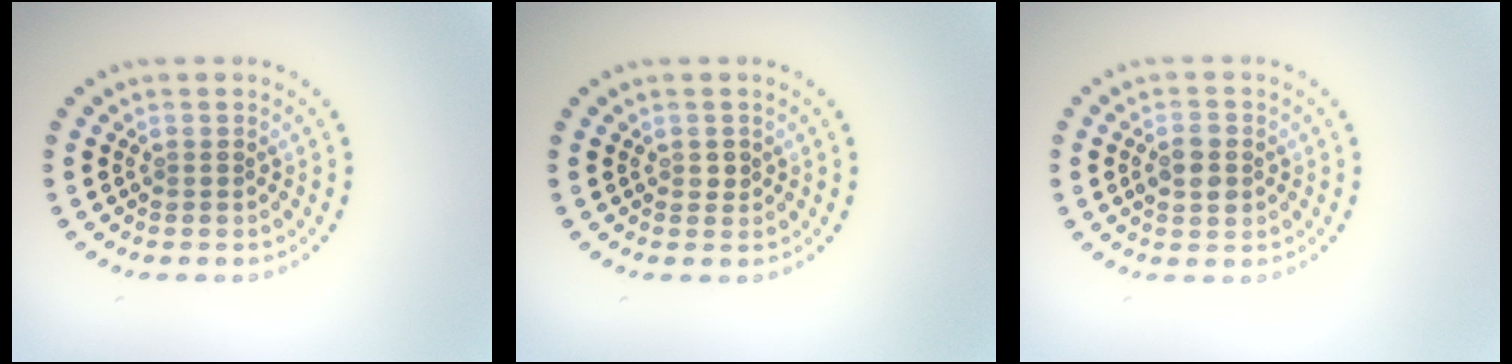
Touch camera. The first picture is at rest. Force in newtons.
{"total": 0.7, "press": 0.7, "slide": 0.1}
{"total": 2.7, "press": 2.7, "slide": 0.2}